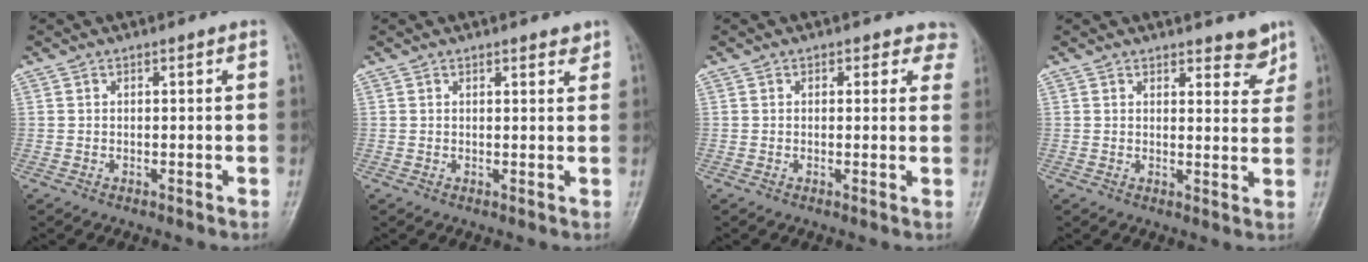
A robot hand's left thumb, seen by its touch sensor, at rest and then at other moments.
{"total": 1.8, "force": [1.4, 0.7, 0.9], "torque": [-0.003, -0.007, 0.015]}
{"total": 4.2, "force": [3.0, 2.7, 0.9], "torque": [0.035, -0.009, 0.015]}
{"total": 4.3, "force": [3.4, 1.8, 1.9], "torque": [0.003, -0.023, 0.043]}